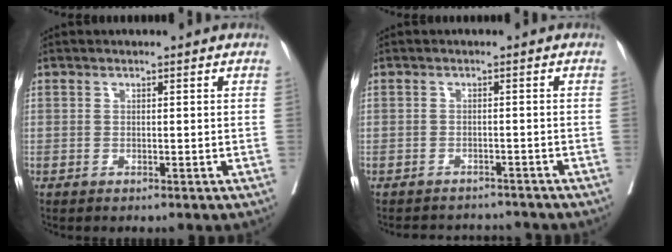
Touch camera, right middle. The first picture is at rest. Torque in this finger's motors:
{"motor_torque": [0.35, -0.42, -0.03, 0.00]}